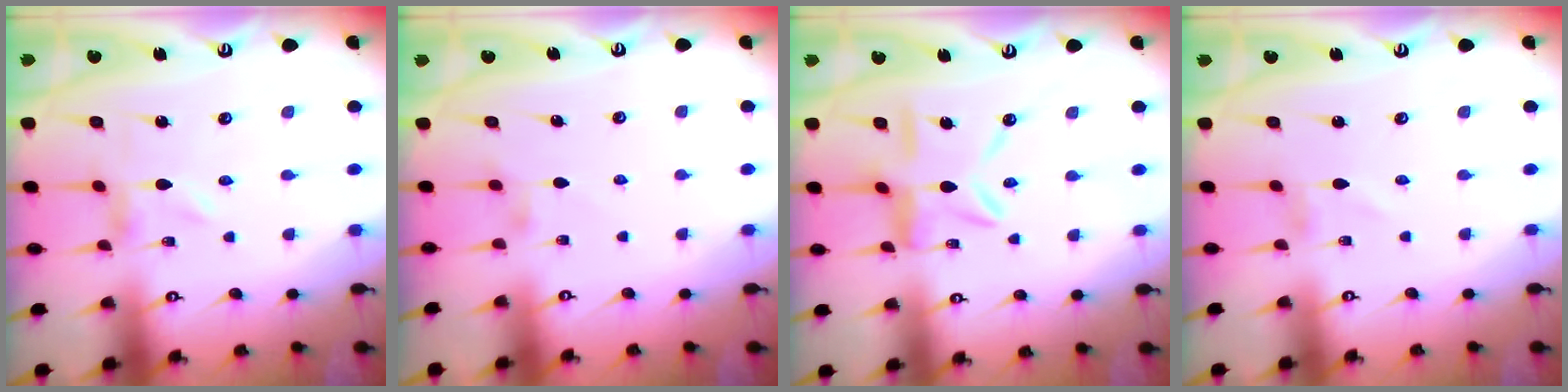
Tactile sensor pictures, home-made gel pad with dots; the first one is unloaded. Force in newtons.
{"total": 1.6, "press": 1.6, "slide": 0.3}
{"total": 12.0, "press": 11.9, "slide": 1.0}
{"total": 1.3, "press": 1.2, "slide": 0.1}